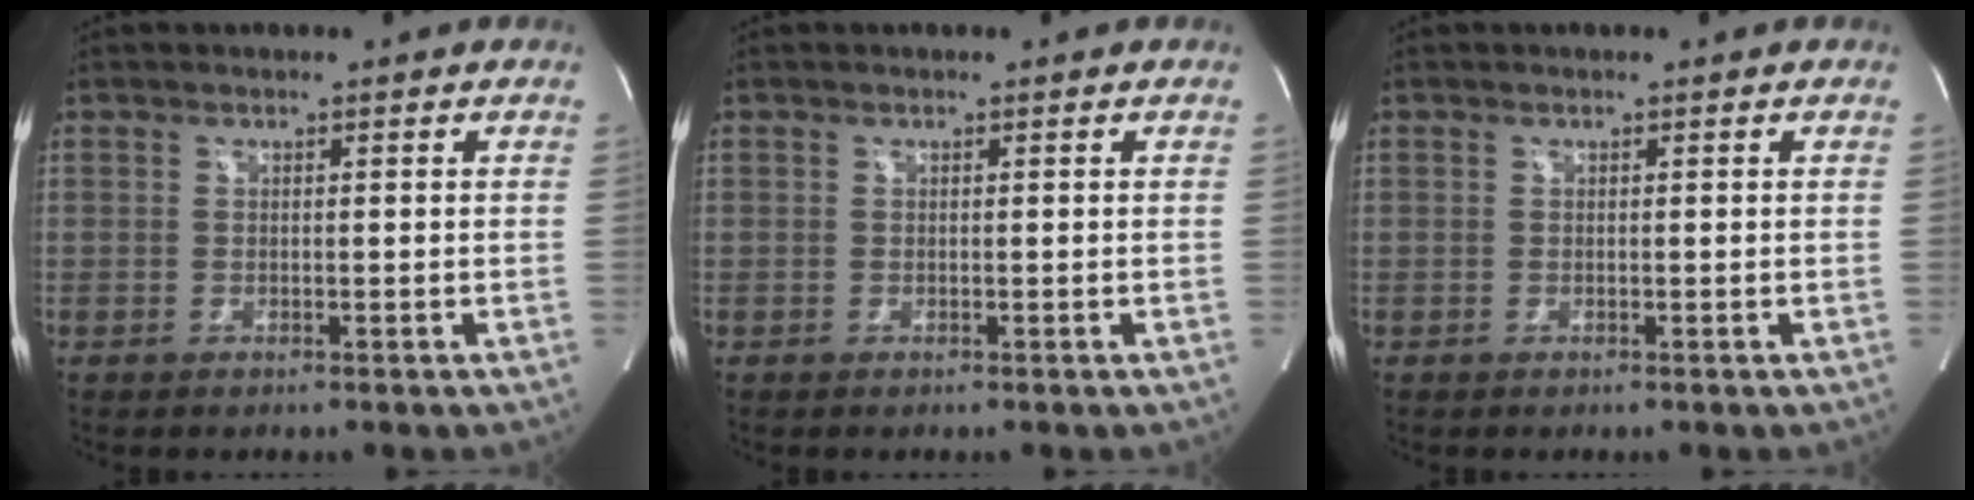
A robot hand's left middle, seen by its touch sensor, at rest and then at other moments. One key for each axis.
{"total": 0.0}
{"total": 0.0}